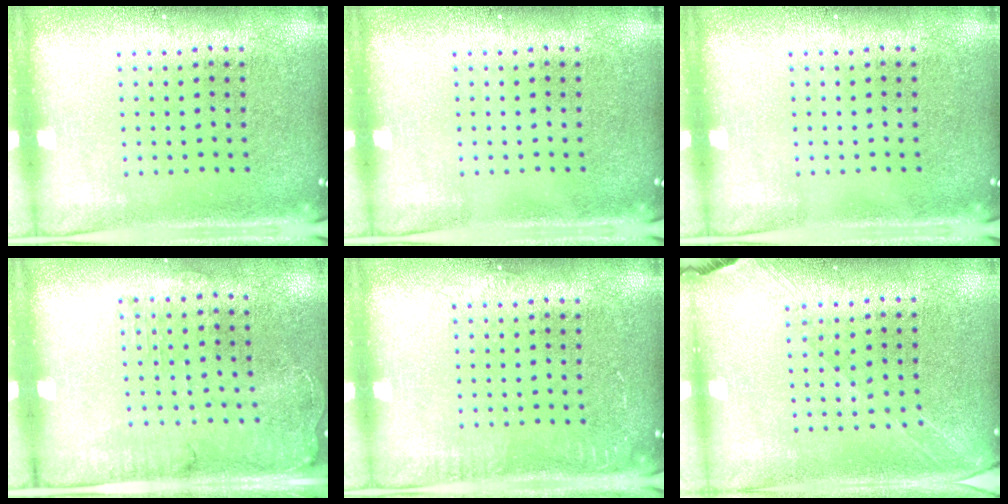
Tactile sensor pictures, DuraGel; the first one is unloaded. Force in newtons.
{"total": 0.0}
{"total": 0.0}
{"total": 1.3, "press": 1.2, "slide": 0.6}
{"total": 1.0, "press": 0.9, "slide": 0.1}
{"total": 1.3, "press": 1.2, "slide": 0.6}